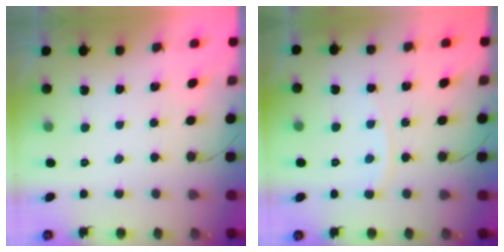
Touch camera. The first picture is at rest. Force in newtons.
{"total": 3.5, "press": 3.5, "slide": 0.1}